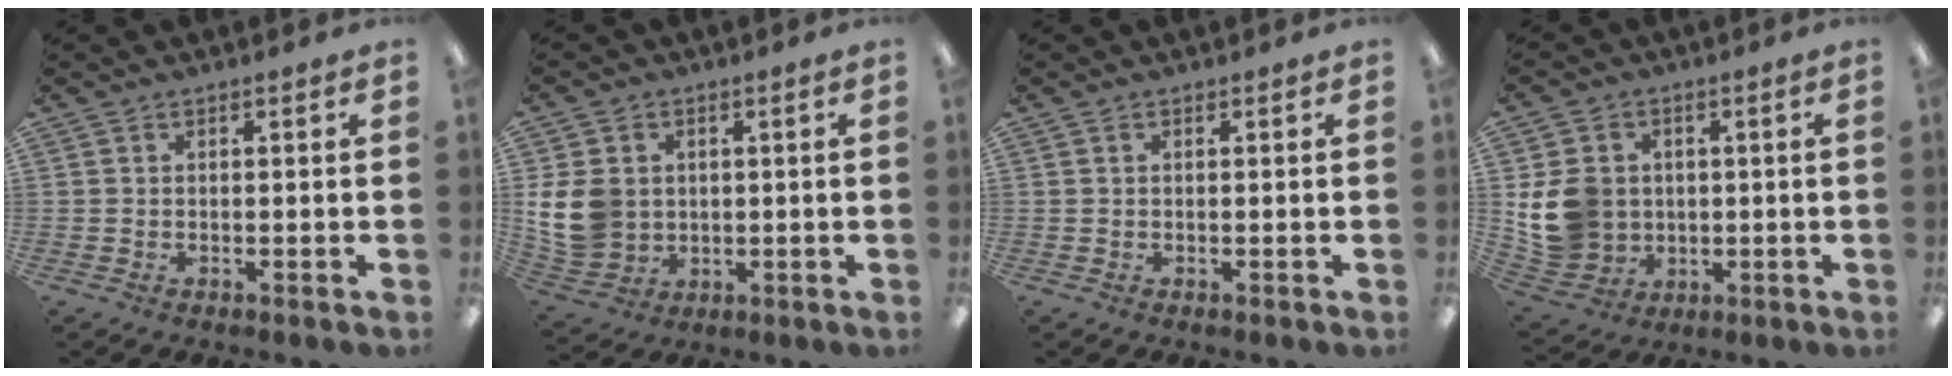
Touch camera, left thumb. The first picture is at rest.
{"total": 11.1, "force": [1.4, 9.4, 5.8], "torque": [-0.131, 0.012, 0.032]}
{"total": 0.0}
{"total": 11.2, "force": [0.8, 10.1, 4.8], "torque": [-0.114, 0.009, 0.023]}